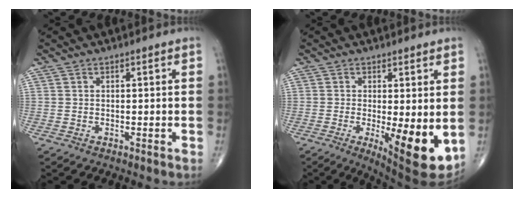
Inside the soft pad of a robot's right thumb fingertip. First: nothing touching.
{"total": 10.9, "force": [-1.9, 3.2, 10.2], "torque": [-0.143, -0.027, -0.019]}